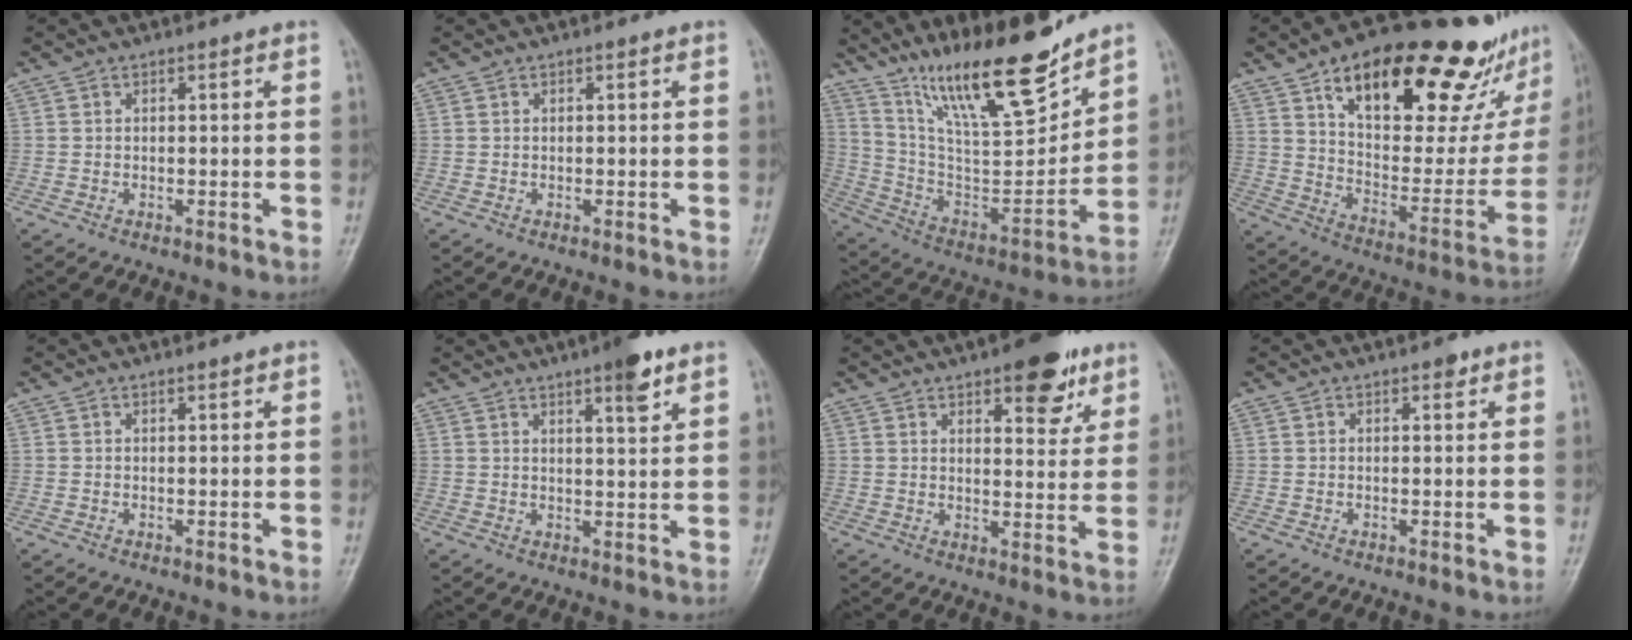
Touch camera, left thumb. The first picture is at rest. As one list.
[{"total": 0.0}, {"total": 21.7, "force": [16.1, 4.8, 13.7], "torque": [-0.193, -0.089, 0.290]}, {"total": 32.1, "force": [19.5, 12.7, 22.1], "torque": [-0.277, -0.044, 0.301]}, {"total": 0.6, "force": [0.5, 0.2, 0.4], "torque": [-0.008, -0.003, 0.007]}, {"total": 6.4, "force": [4.0, 1.3, 4.8], "torque": [-0.062, -0.021, 0.055]}, {"total": 10.8, "force": [6.5, 4.4, 7.4], "torque": [-0.065, -0.031, 0.087]}, {"total": 1.4, "force": [0.8, 0.7, 0.8], "torque": [-0.004, -0.001, 0.008]}]